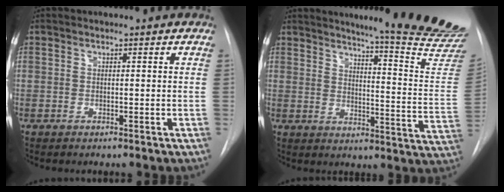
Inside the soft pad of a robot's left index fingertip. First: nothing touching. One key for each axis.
{"total": 22.7, "fx": 20.6, "fy": -0.6, "fz": 9.5, "tx": -0.127, "ty": -0.140, "tz": 0.237}